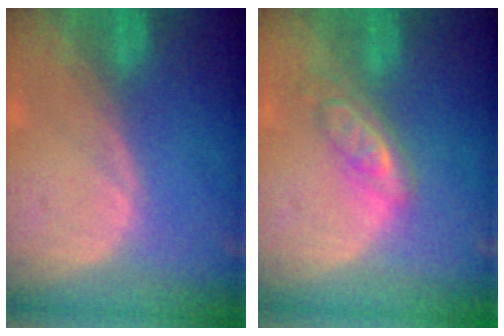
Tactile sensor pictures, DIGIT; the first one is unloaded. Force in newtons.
{"total": 5.3, "press": 4.6, "slide": 2.6}